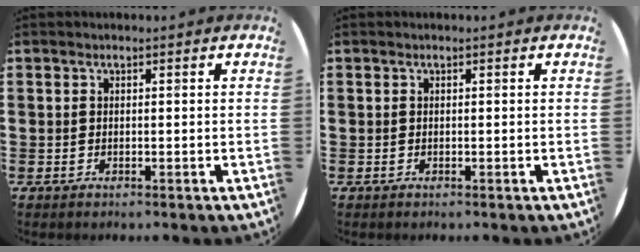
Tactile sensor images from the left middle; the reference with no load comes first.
{"total": 0.0}